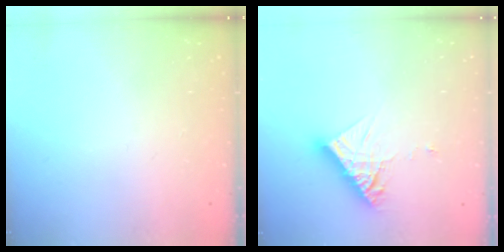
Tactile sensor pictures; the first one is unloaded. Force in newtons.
{"total": 11.2, "press": 11.1, "slide": 1.1}